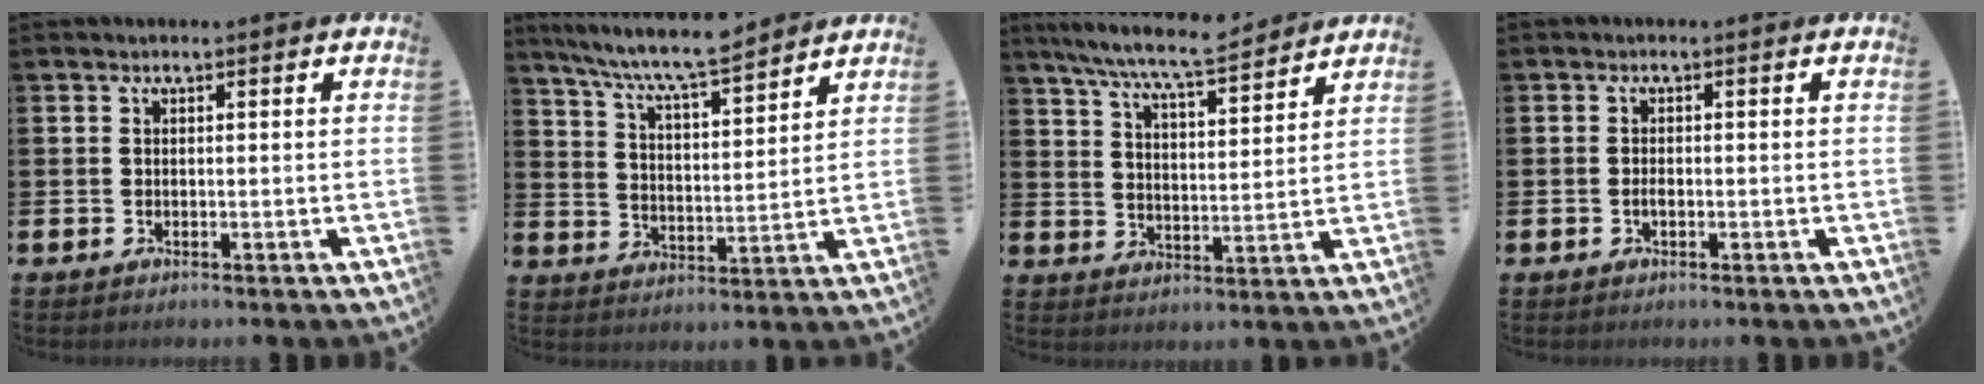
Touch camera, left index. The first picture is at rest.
{"total": 8.3, "force": [7.8, 0.4, 2.8], "torque": [-0.083, -0.046, 0.140]}
{"total": 8.3, "force": [7.7, 0.6, 3.0], "torque": [-0.087, -0.041, 0.138]}
{"total": 1.0, "force": [-0.4, 0.5, 0.9], "torque": [-0.016, 0.000, -0.007]}